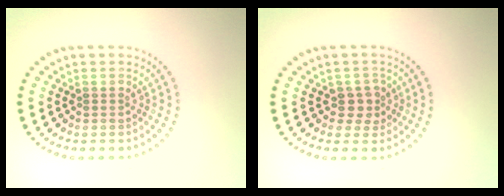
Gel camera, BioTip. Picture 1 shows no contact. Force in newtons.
{"total": 1.9, "press": 1.5, "slide": 1.2}